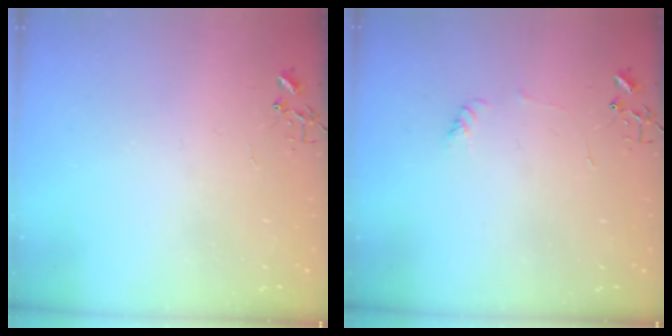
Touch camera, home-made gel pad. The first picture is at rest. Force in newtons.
{"total": 3.7, "press": 3.7, "slide": 0.5}